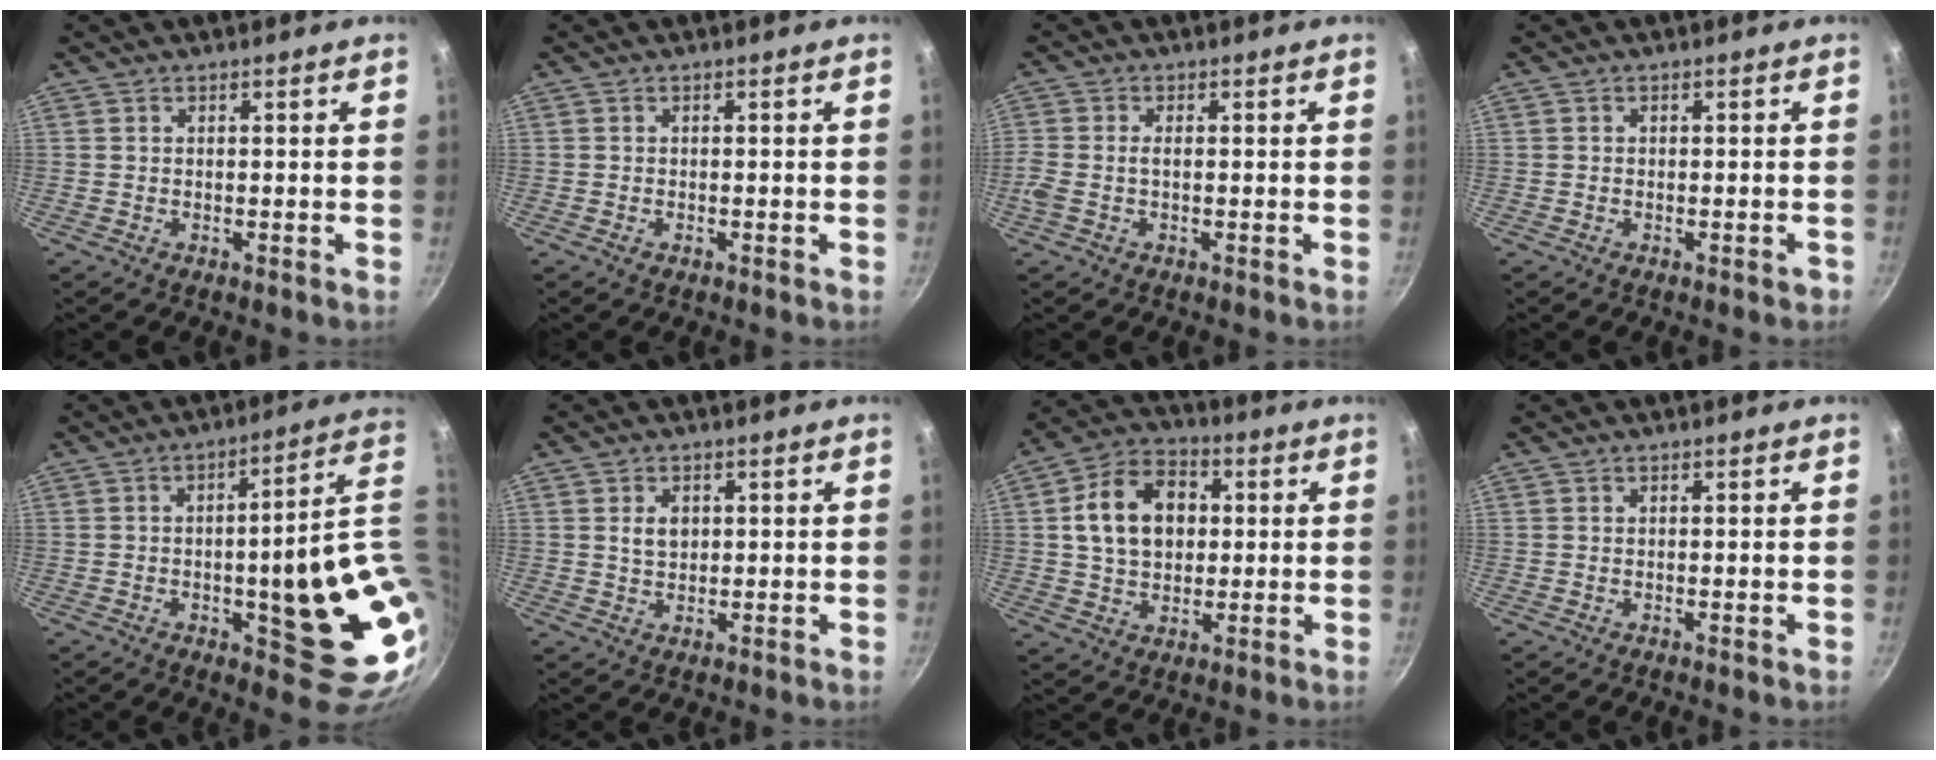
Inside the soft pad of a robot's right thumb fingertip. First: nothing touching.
{"total": 0.6, "force": [-0.3, 0.3, 0.4], "torque": [-0.007, 0.002, -0.006]}
{"total": 3.1, "force": [-0.3, 1.7, 2.6], "torque": [-0.063, 0.005, -0.012]}
{"total": 1.0, "force": [-0.5, 0.5, 0.6], "torque": [-0.006, 0.009, -0.005]}
{"total": 20.7, "force": [-0.6, 5.8, 19.8], "torque": [-0.215, 0.000, -0.001]}
{"total": 3.4, "force": [0.8, 2.5, 2.2], "torque": [-0.027, -0.002, 0.016]}
{"total": 14.0, "force": [2.4, 10.2, 9.2], "torque": [-0.128, 0.015, 0.032]}
{"total": 0.0}